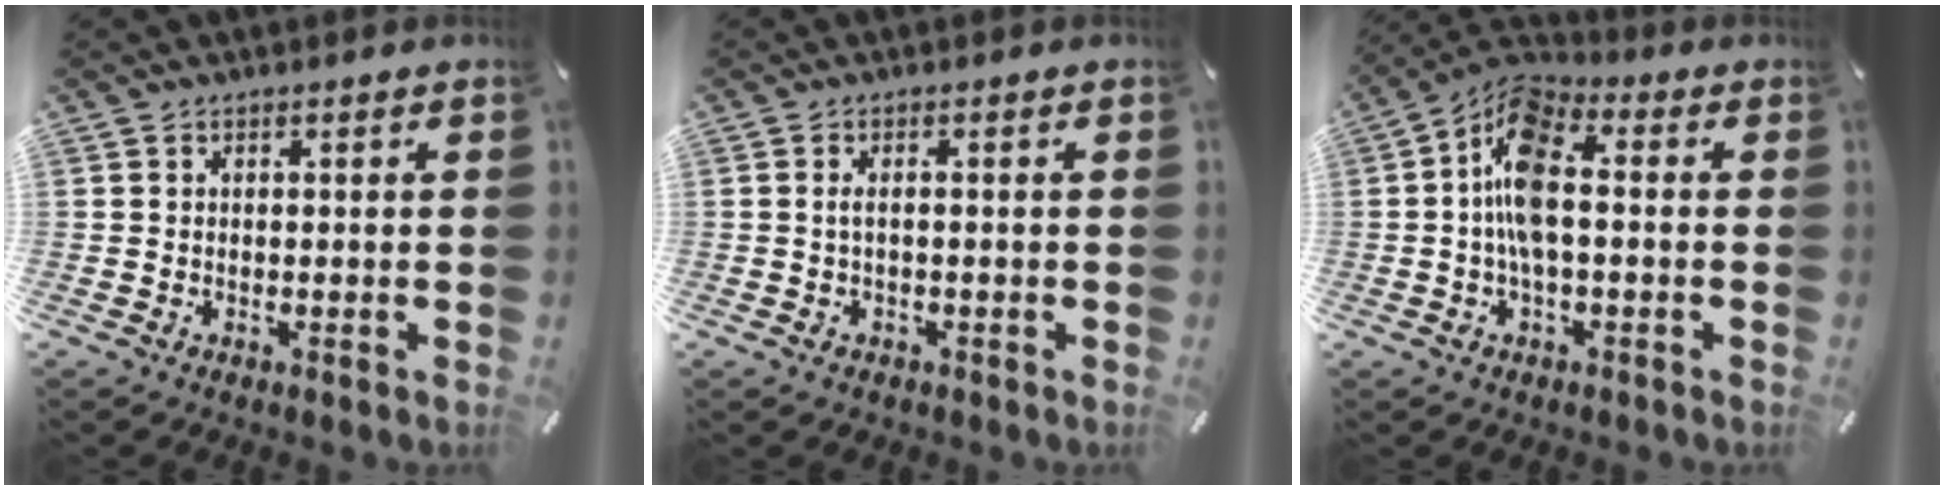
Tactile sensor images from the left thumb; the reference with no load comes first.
{"total": 2.0, "force": [-0.3, 0.8, 1.8], "torque": [-0.033, 0.002, -0.006]}
{"total": 10.3, "force": [-0.7, 5.1, 8.9], "torque": [-0.190, 0.007, -0.013]}